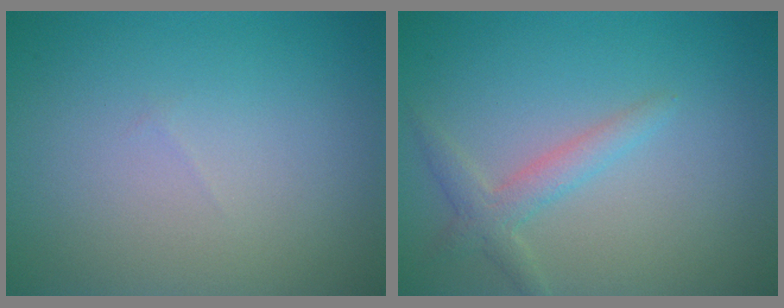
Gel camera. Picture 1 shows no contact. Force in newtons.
{"total": 2.2, "press": 2.2, "slide": 0.1}